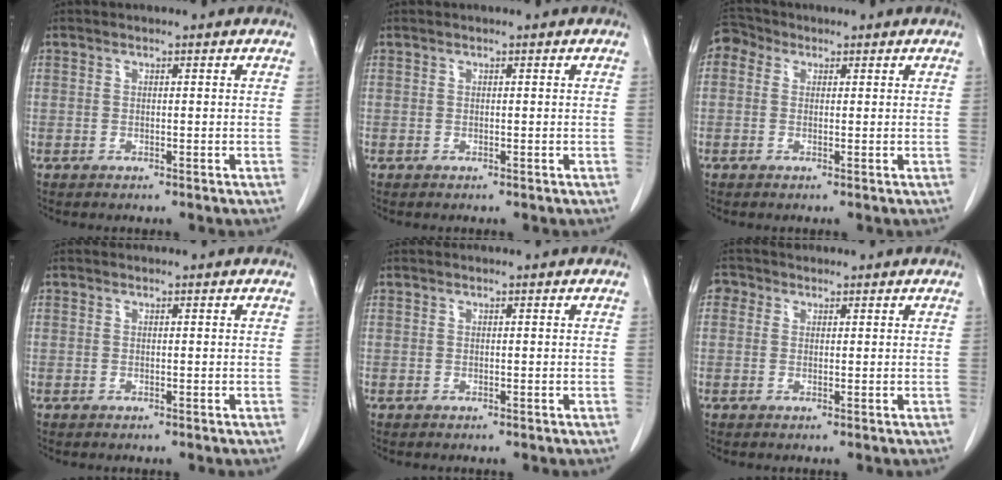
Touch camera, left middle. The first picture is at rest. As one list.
[{"total": 0.0}, {"total": 3.4, "force": [1.3, 2.7, 1.5], "torque": [-0.034, 0.020, 0.021]}, {"total": 0.0}, {"total": 0.0}, {"total": 1.9, "force": [0.8, 1.7, 0.4], "torque": [0.000, 0.009, 0.009]}]